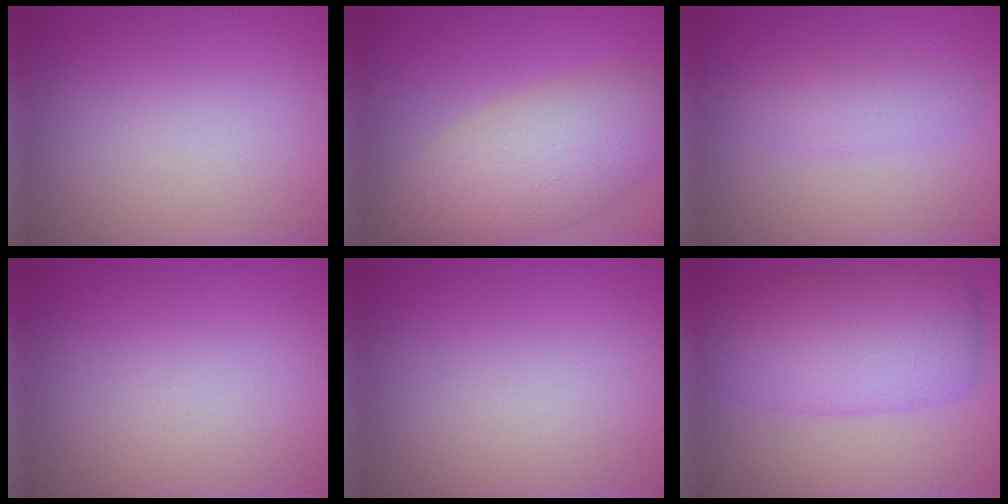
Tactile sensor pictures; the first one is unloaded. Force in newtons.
{"total": 7.2, "press": 7.2, "slide": 0.5}
{"total": 1.9, "press": 1.9, "slide": 0.0}
{"total": 0.0}
{"total": 0.0}
{"total": 7.9, "press": 7.9, "slide": 0.1}